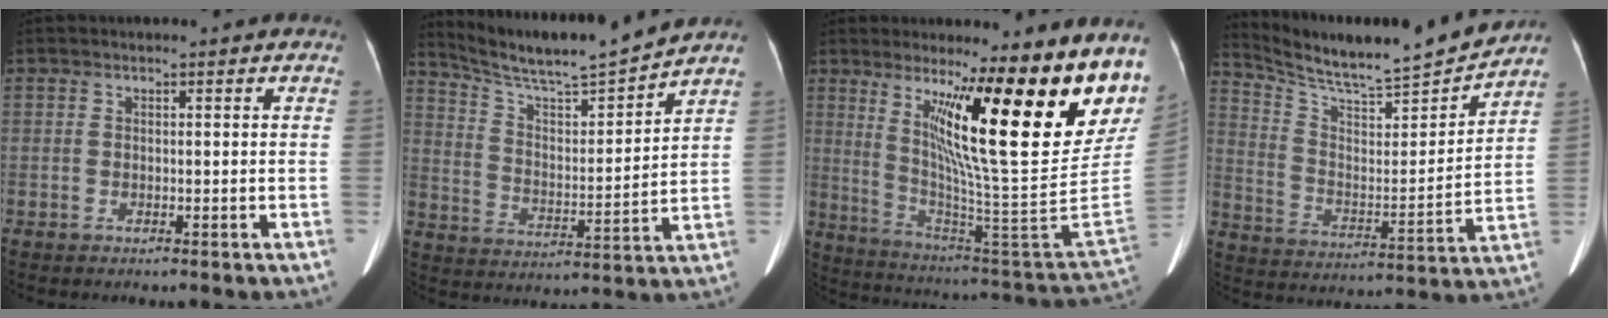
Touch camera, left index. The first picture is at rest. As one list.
[{"total": 13.3, "force": [12.6, -1.3, 4.1], "torque": [-0.084, -0.010, 0.219]}, {"total": 23.8, "force": [14.9, 0.5, 18.6], "torque": [-0.252, -0.050, 0.221]}, {"total": 17.7, "force": [16.6, -0.5, 6.2], "torque": [-0.119, -0.028, 0.266]}]